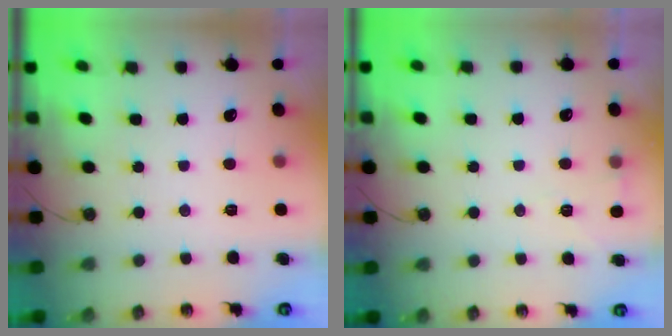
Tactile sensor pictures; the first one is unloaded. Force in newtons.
{"total": 2.5, "press": 2.4, "slide": 0.7}